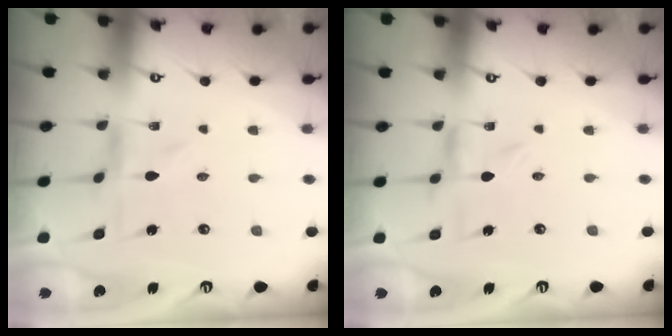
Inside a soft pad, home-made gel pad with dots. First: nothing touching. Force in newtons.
{"total": 1.5, "press": 1.5, "slide": 0.2}